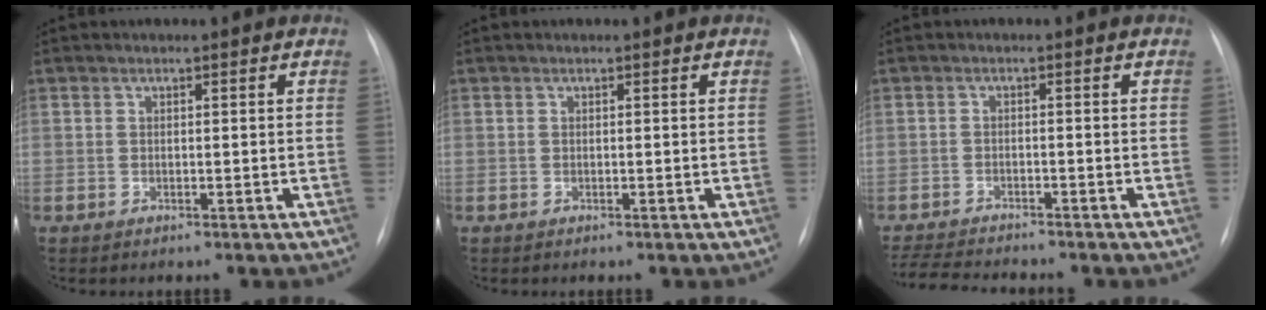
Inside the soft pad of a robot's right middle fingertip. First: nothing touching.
{"total": 0.0}
{"total": 7.1, "force": [-6.7, 0.2, 2.1], "torque": [-0.037, -0.015, -0.111]}